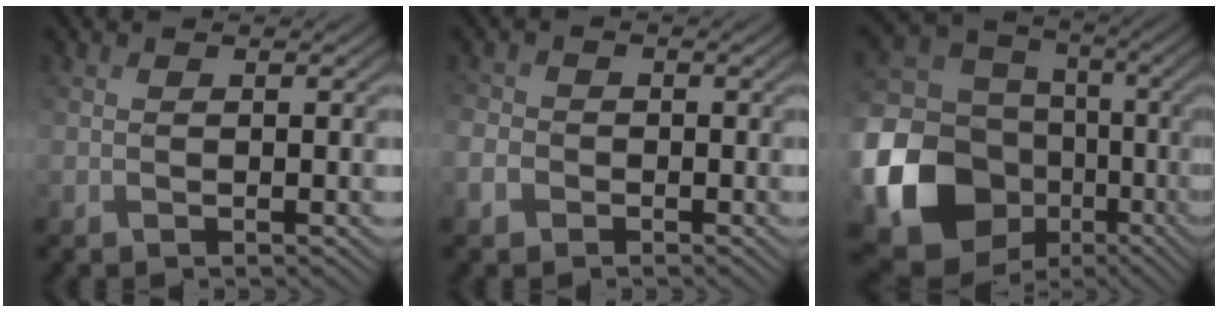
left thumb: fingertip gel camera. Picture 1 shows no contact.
{"total": 3.0, "force": [-1.6, 2.5, 0.8], "torque": [-0.028, -0.003, -0.044]}
{"total": 20.1, "force": [-5.7, 17.2, 8.8], "torque": [-0.259, -0.054, -0.109]}